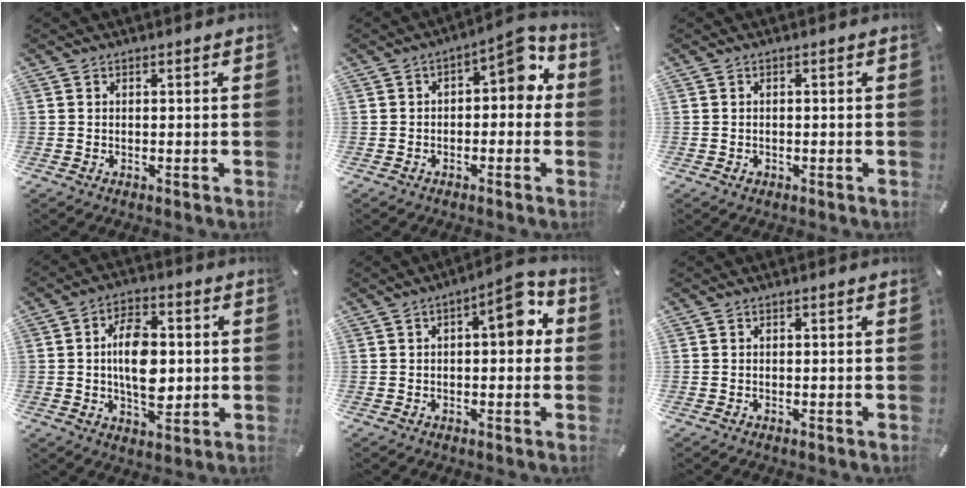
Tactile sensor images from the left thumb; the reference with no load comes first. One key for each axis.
{"total": 6.6, "fx": 1.3, "fy": 3.3, "fz": 5.6, "tx": -0.071, "ty": -0.012, "tz": 0.011}
{"total": 0.8, "fx": -0.2, "fy": 0.7, "fz": 0.4, "tx": -0.008, "ty": 0.003, "tz": -0.006}
{"total": 11.5, "fx": 0.2, "fy": 6.9, "fz": 9.1, "tx": -0.162, "ty": 0.005, "tz": 0.002}
{"total": 8.8, "fx": 1.9, "fy": 3.5, "fz": 7.9, "tx": -0.094, "ty": -0.009, "tz": 0.019}
{"total": 0.0}